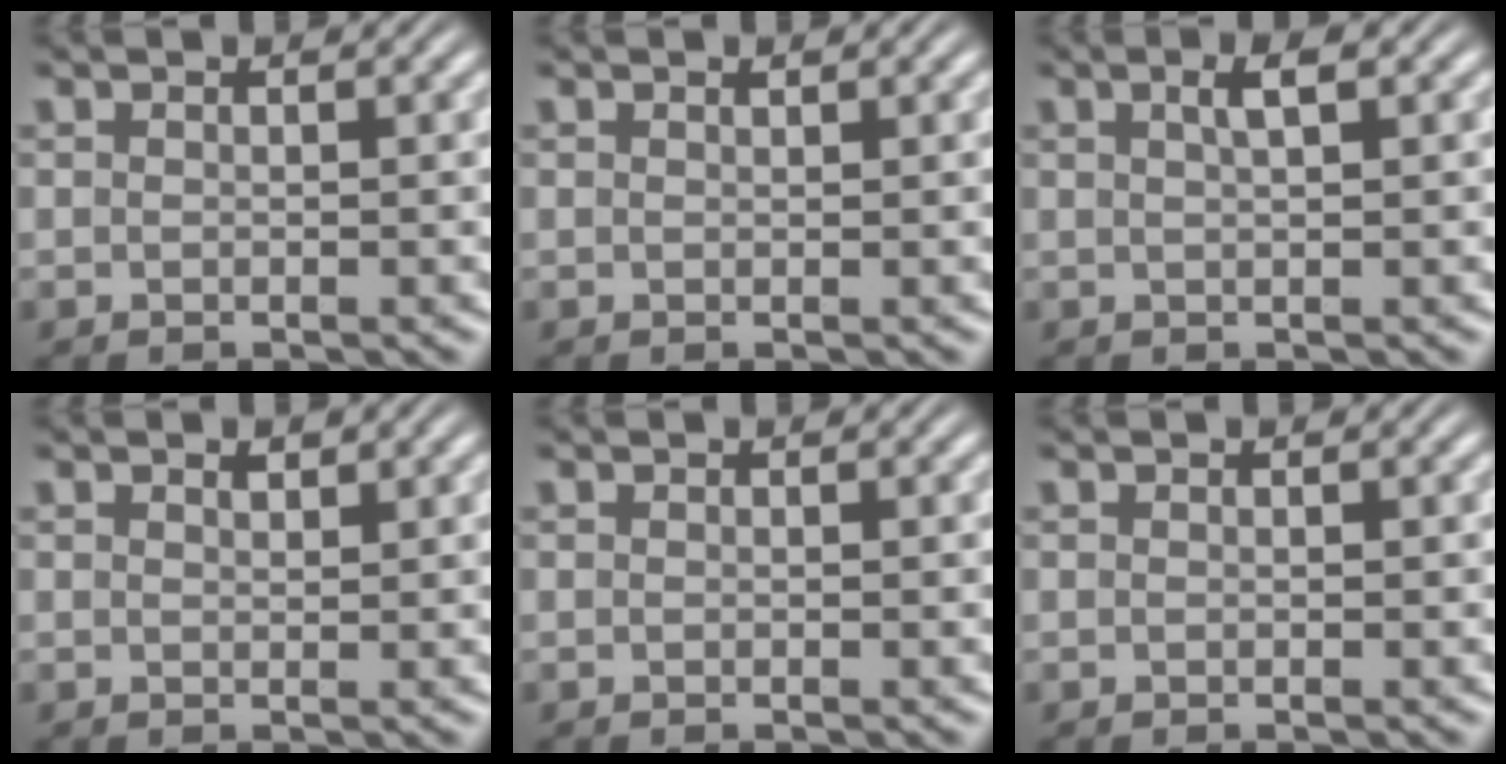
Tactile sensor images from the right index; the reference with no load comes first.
{"total": 0.0}
{"total": 1.7, "force": [0.6, 0.1, 1.6], "torque": [-0.023, 0.004, 0.012]}
{"total": 0.5, "force": [0.4, -0.1, 0.3], "torque": [-0.001, -0.006, 0.012]}
{"total": 0.0}
{"total": 0.0}